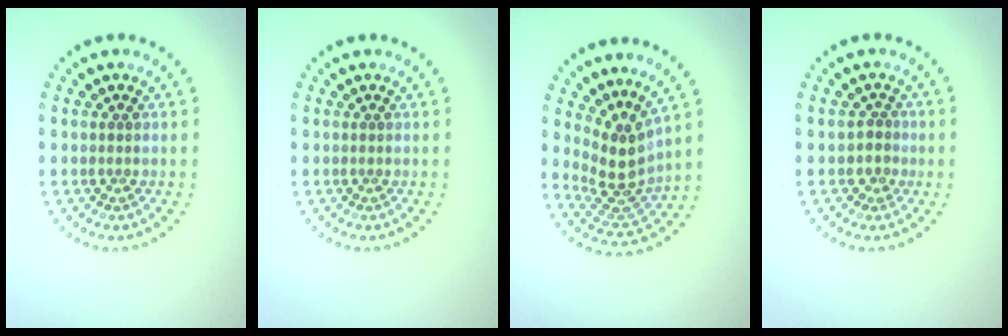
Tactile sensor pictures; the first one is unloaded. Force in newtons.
{"total": 0.0}
{"total": 4.0, "press": 3.0, "slide": 2.7}
{"total": 1.4, "press": 1.1, "slide": 0.9}